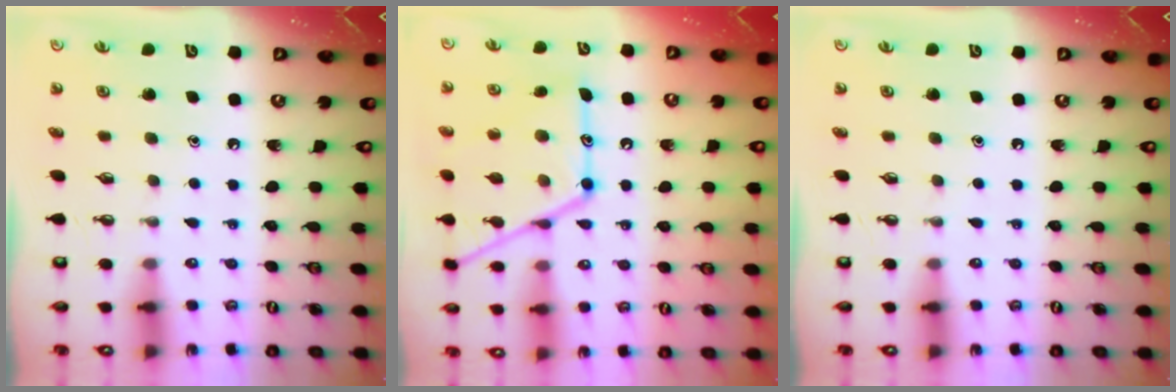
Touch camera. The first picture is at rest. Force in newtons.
{"total": 18.8, "press": 18.7, "slide": 1.5}
{"total": 0.0}